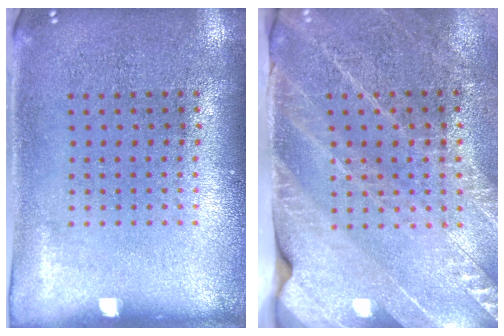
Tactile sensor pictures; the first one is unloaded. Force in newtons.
{"total": 2.7, "press": 2.6, "slide": 0.7}